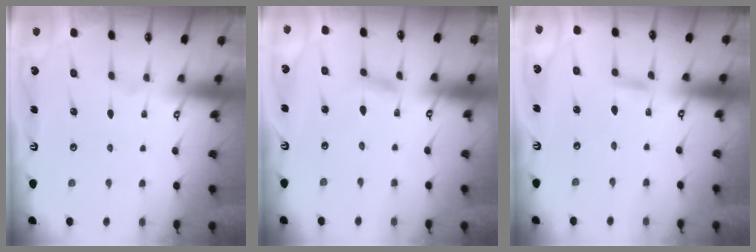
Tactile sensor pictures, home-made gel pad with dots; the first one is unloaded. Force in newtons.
{"total": 2.5, "press": 2.5, "slide": 0.2}
{"total": 1.6, "press": 1.6, "slide": 0.1}